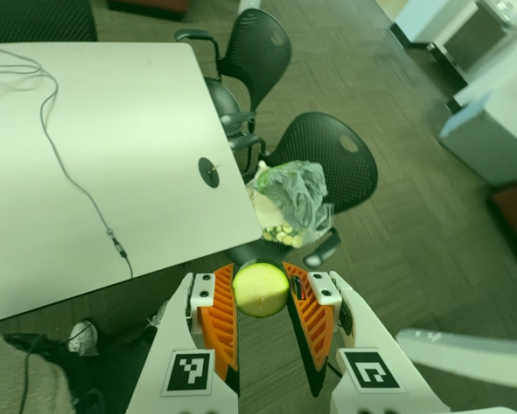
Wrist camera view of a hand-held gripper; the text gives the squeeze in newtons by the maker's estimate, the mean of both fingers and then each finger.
{"total": 11.1, "left": 11.3, "right": 10.9}